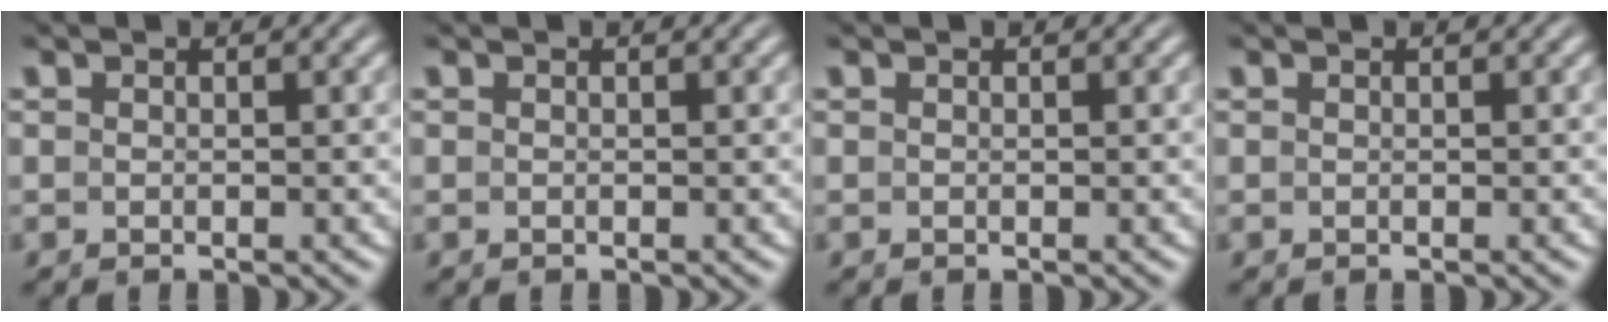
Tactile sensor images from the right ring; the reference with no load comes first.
{"total": 0.0}
{"total": 0.0}
{"total": 0.0}